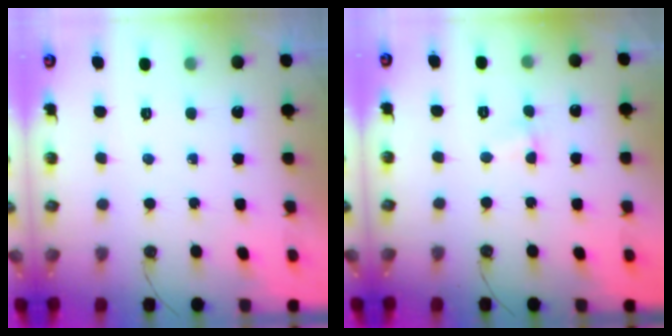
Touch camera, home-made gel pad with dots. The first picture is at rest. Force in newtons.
{"total": 1.5, "press": 1.2, "slide": 1.0}